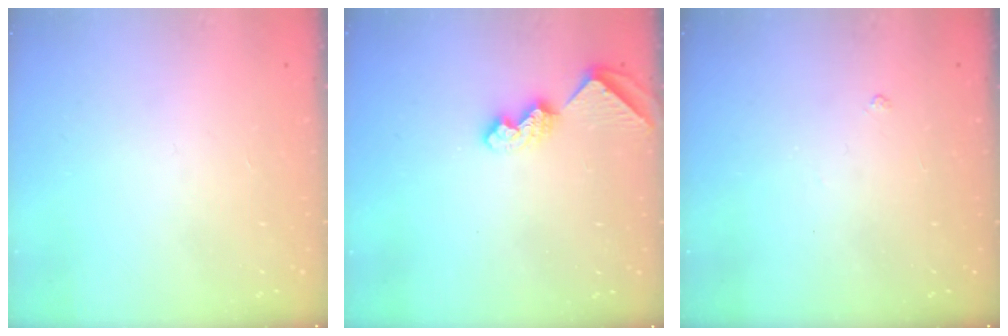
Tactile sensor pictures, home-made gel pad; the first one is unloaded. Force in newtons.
{"total": 8.0, "press": 8.0, "slide": 0.8}
{"total": 2.9, "press": 2.8, "slide": 0.6}